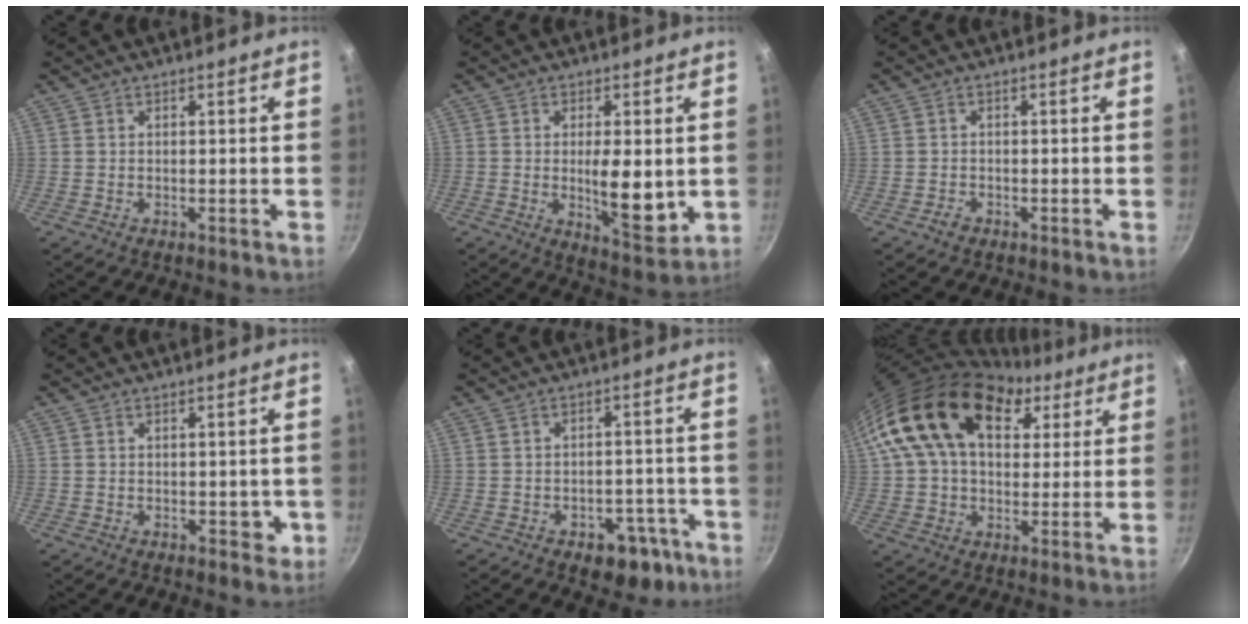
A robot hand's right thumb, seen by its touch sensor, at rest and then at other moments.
{"total": 9.8, "force": [-0.2, 3.7, 9.1], "torque": [-0.134, -0.025, 0.006]}
{"total": 1.4, "force": [-0.9, 1.0, 0.5], "torque": [-0.007, 0.009, -0.016]}
{"total": 3.1, "force": [-0.2, 2.0, 2.4], "torque": [-0.014, 0.002, -0.002]}
{"total": 8.4, "force": [-4.2, 5.5, 4.8], "torque": [-0.012, 0.040, -0.040]}
{"total": 23.1, "force": [8.5, 15.0, 15.3], "torque": [-0.266, 0.014, 0.133]}